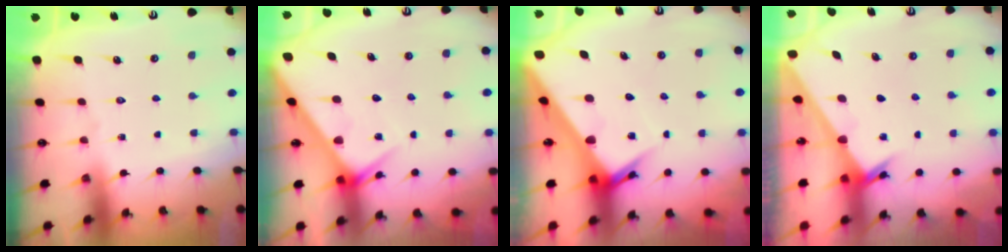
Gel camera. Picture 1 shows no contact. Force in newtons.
{"total": 5.1, "press": 5.1, "slide": 0.6}
{"total": 8.1, "press": 8.1, "slide": 0.8}
{"total": 2.3, "press": 2.3, "slide": 0.3}